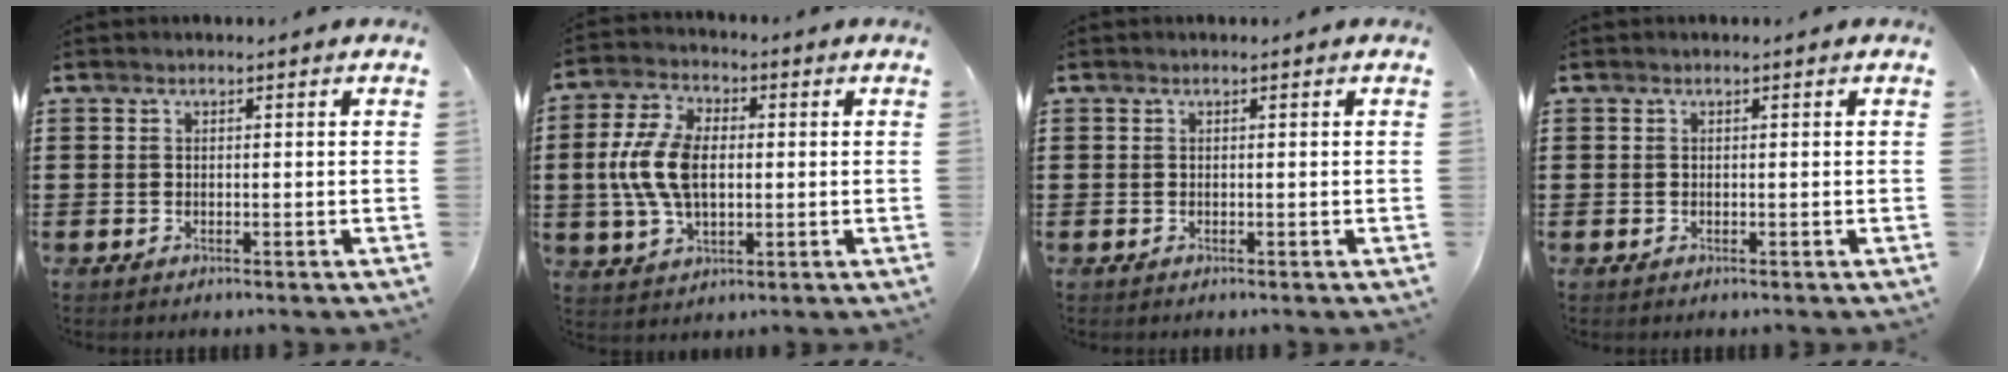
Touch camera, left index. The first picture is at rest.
{"total": 9.5, "force": [0.0, 5.8, 7.6], "torque": [-0.184, 0.009, -0.008]}
{"total": 0.0}
{"total": 0.0}